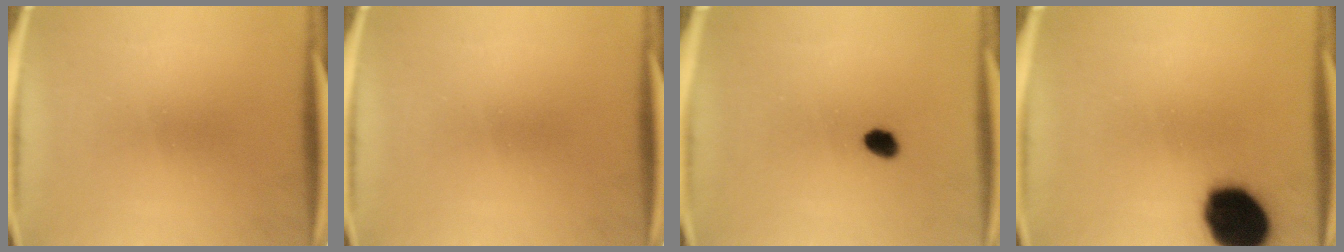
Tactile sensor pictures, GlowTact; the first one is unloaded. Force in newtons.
{"total": 0.0}
{"total": 2.7}
{"total": 18.7}